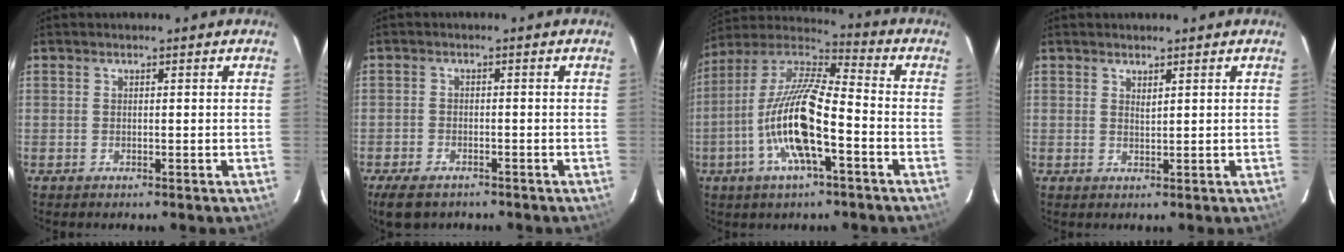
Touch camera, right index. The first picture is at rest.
{"total": 6.2, "force": [-4.6, 3.1, 2.7], "torque": [-0.074, -0.008, -0.078]}
{"total": 16.6, "force": [-5.8, 4.1, 15.0], "torque": [-0.295, -0.009, -0.118]}
{"total": 1.1, "force": [0.9, 0.2, 0.6], "torque": [-0.011, 0.000, 0.016]}